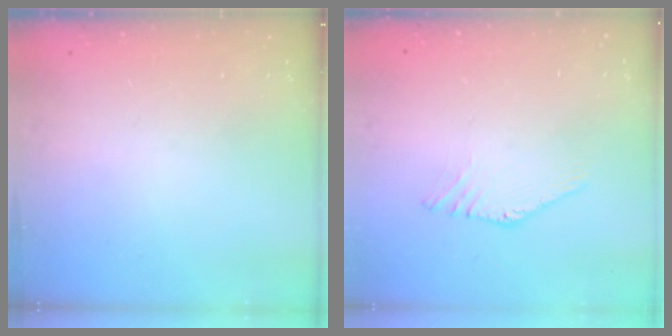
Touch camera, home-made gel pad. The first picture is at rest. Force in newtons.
{"total": 1.8, "press": 1.7, "slide": 0.2}